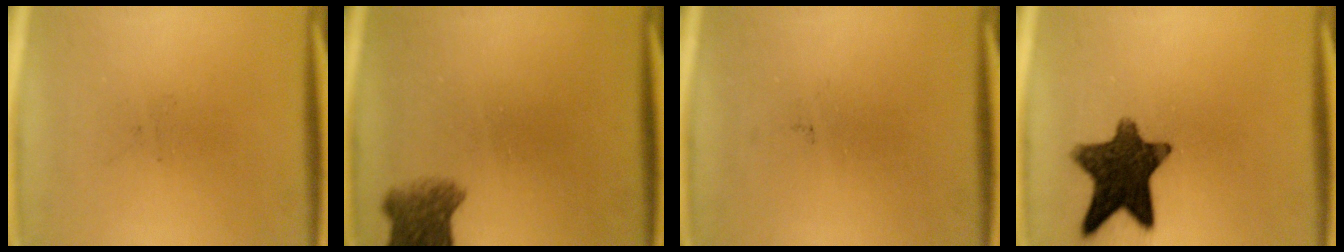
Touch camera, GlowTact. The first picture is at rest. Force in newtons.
{"total": 5.0}
{"total": 0.0}
{"total": 12.3}